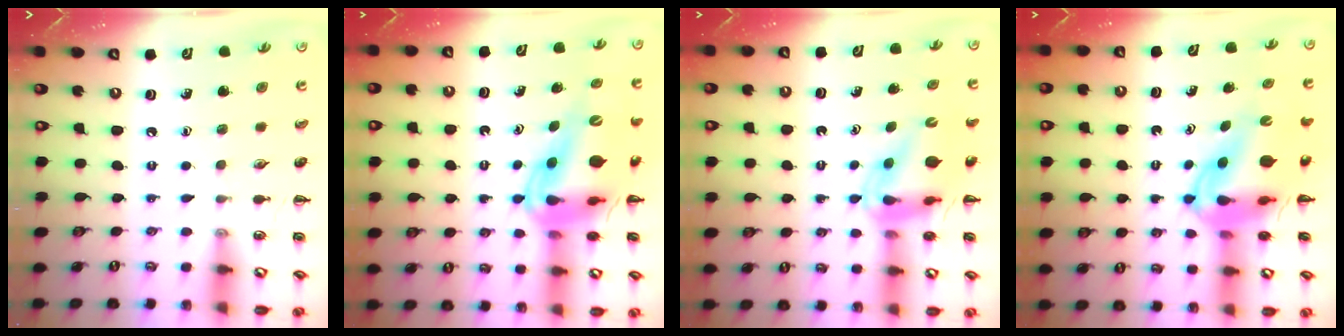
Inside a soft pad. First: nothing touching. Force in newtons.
{"total": 16.8, "press": 16.1, "slide": 5.1}
{"total": 11.2, "press": 10.6, "slide": 3.6}
{"total": 12.6, "press": 12.1, "slide": 3.5}